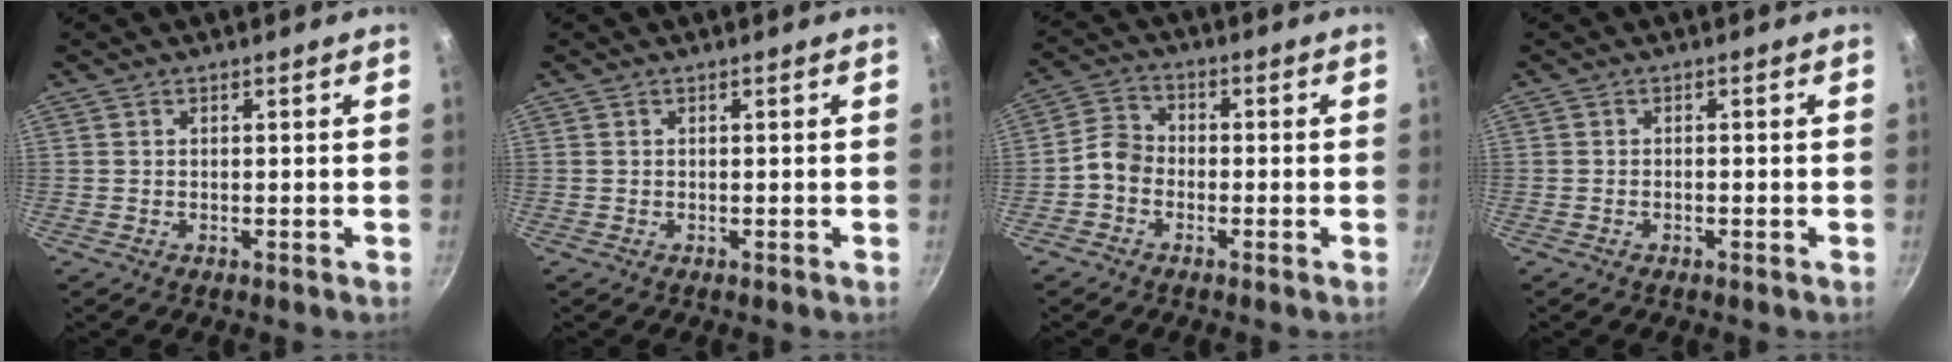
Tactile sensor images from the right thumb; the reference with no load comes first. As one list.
[{"total": 0.0}, {"total": 4.6, "force": [-1.9, 3.6, 2.3], "torque": [-0.032, 0.029, -0.050]}, {"total": 0.6, "force": [-0.3, 0.3, 0.4], "torque": [-0.009, 0.004, -0.007]}]